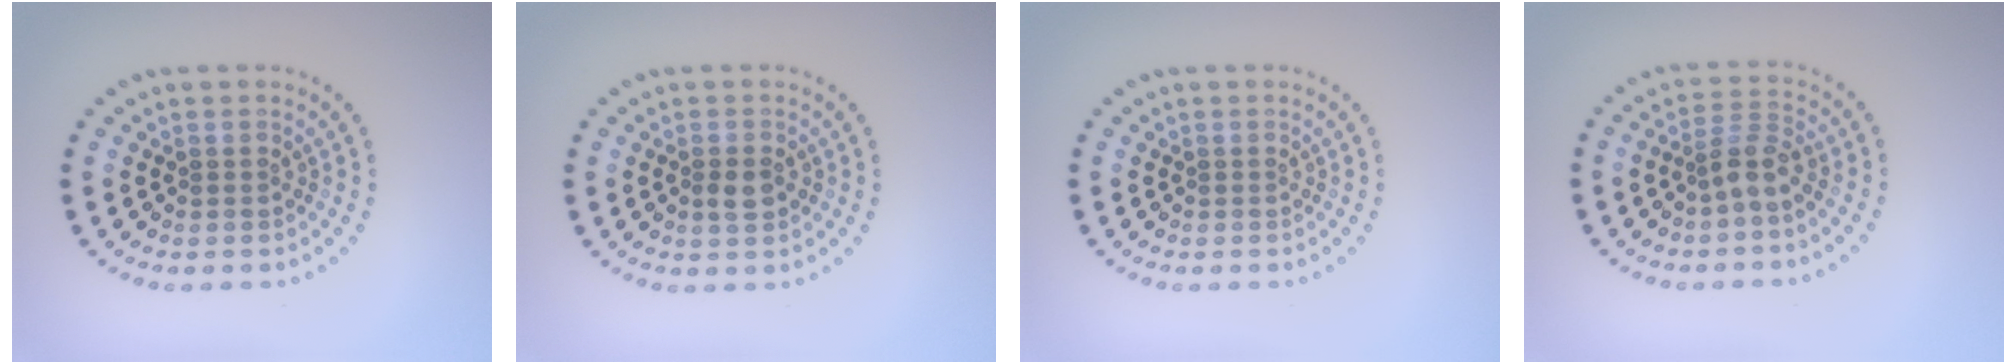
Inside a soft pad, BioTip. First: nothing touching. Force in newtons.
{"total": 1.7, "press": 1.7, "slide": 0.3}
{"total": 0.0}
{"total": 2.4, "press": 1.7, "slide": 1.6}